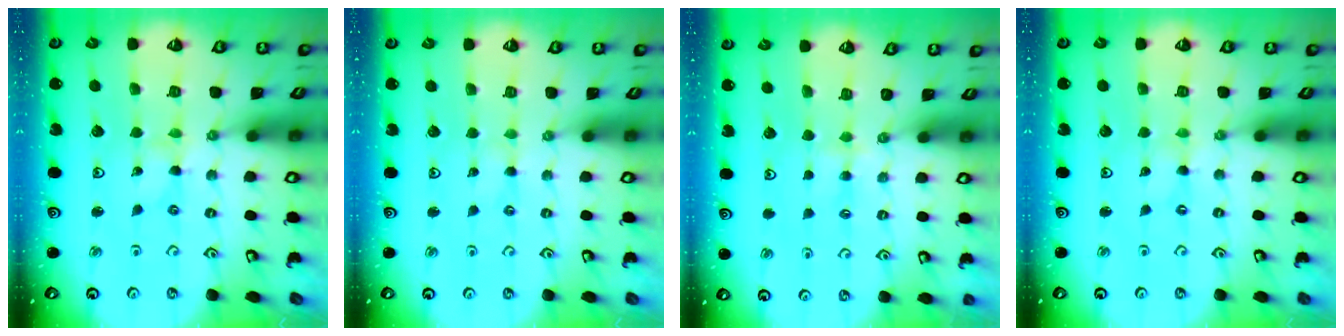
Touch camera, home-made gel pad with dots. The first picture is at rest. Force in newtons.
{"total": 0.0}
{"total": 2.8, "press": 2.7, "slide": 0.6}
{"total": 0.0}